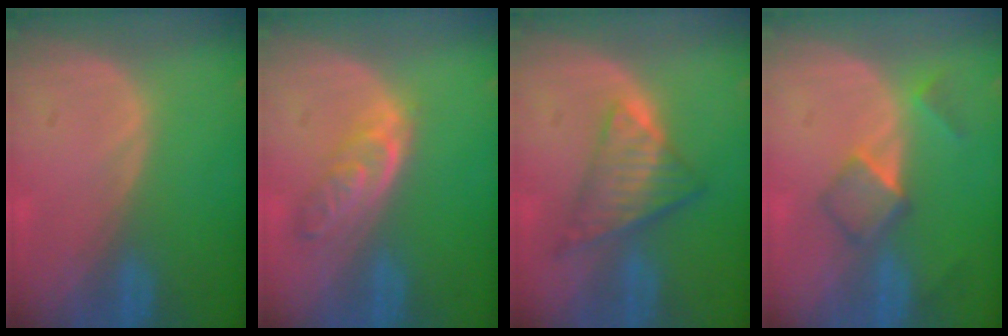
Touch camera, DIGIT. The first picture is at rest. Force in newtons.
{"total": 4.7, "press": 4.7, "slide": 0.7}
{"total": 7.5, "press": 6.3, "slide": 4.0}
{"total": 5.3, "press": 4.7, "slide": 2.4}